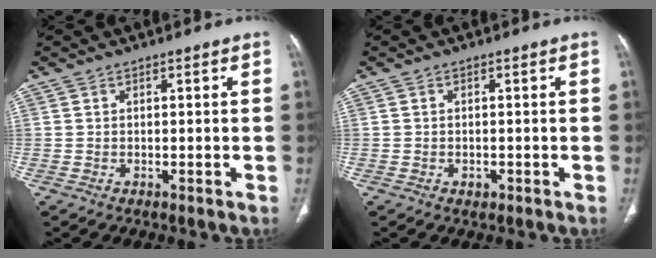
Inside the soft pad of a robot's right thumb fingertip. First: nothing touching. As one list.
[{"total": 1.1, "force": [-0.5, 0.8, 0.5], "torque": [-0.006, 0.001, -0.005]}]